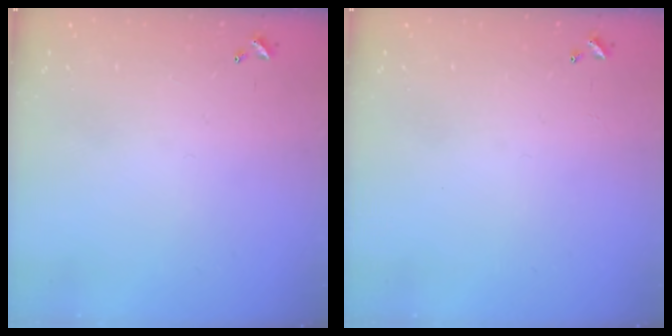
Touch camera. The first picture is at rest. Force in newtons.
{"total": 0.0}